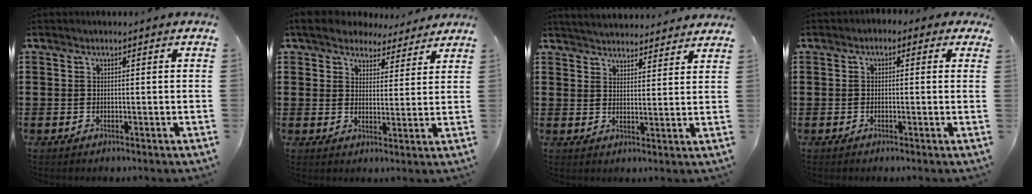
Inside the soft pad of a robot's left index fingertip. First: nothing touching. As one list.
[{"total": 5.9, "force": [5.5, 2.0, 0.9], "torque": [-0.045, -0.017, 0.099]}, {"total": 3.9, "force": [3.9, 0.1, 0.1], "torque": [-0.016, -0.017, 0.071]}, {"total": 1.2, "force": [-0.7, 0.8, 0.5], "torque": [-0.014, 0.005, -0.017]}]